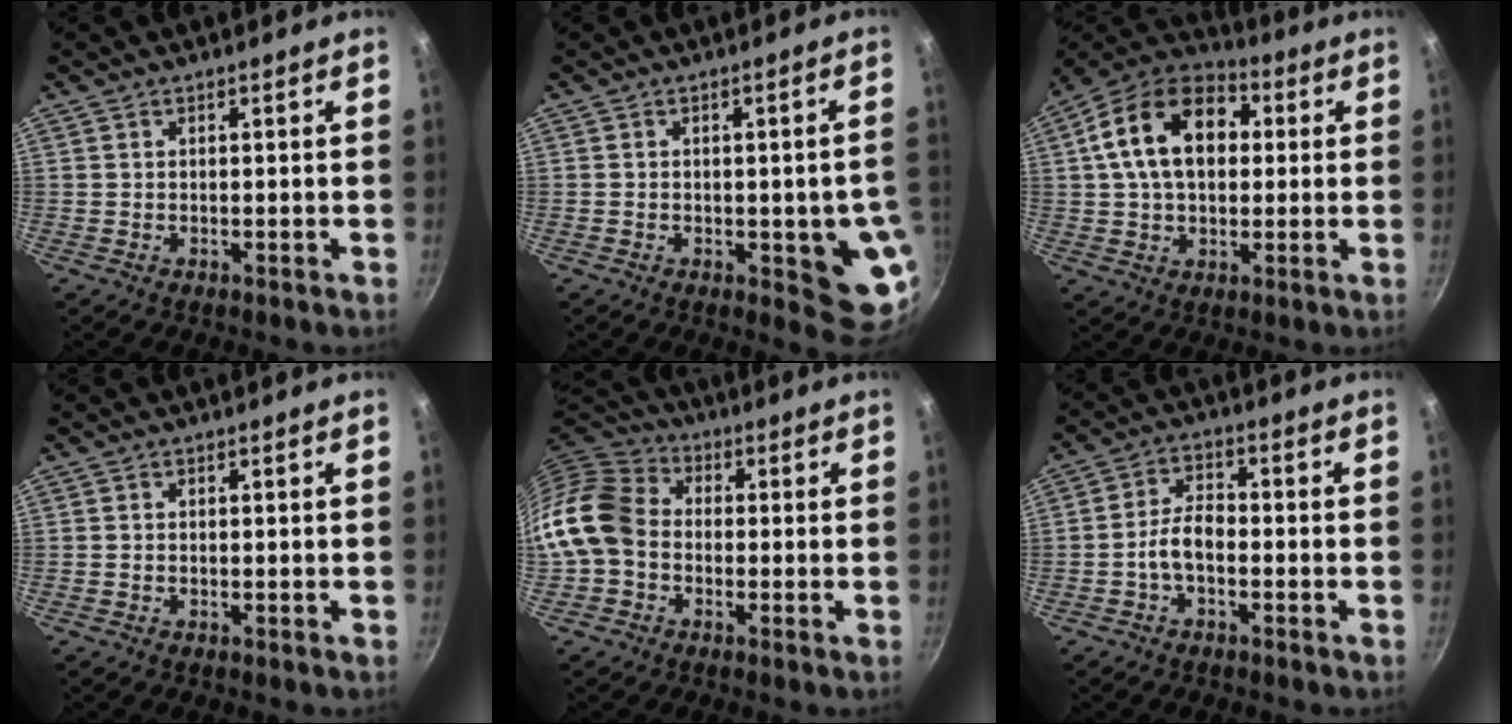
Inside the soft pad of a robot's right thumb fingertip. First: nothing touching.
{"total": 10.3, "force": [-1.7, 3.9, 9.4], "torque": [-0.074, -0.008, -0.019]}
{"total": 18.0, "force": [3.4, 12.1, 12.8], "torque": [-0.193, 0.026, 0.039]}
{"total": 0.0}
{"total": 12.4, "force": [-2.4, 9.7, 7.4], "torque": [-0.123, 0.030, -0.070]}
{"total": 5.4, "force": [-2.0, 2.9, 4.1], "torque": [-0.073, 0.030, -0.044]}